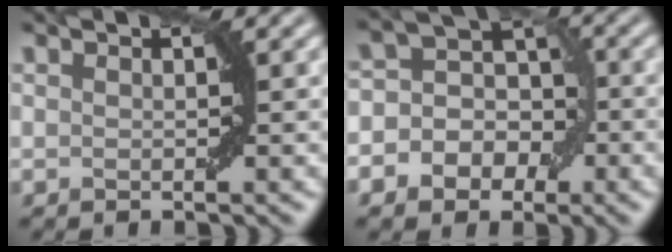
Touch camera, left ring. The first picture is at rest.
{"total": 6.6, "force": [-1.5, 5.5, 3.3], "torque": [-0.023, 0.031, -0.048]}